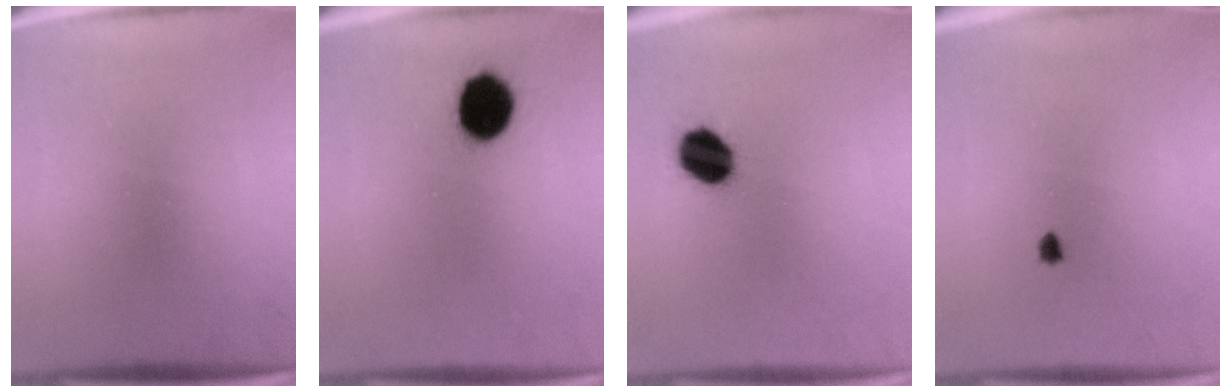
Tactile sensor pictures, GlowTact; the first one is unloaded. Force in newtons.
{"total": 9.6}
{"total": 8.9}
{"total": 0.6}